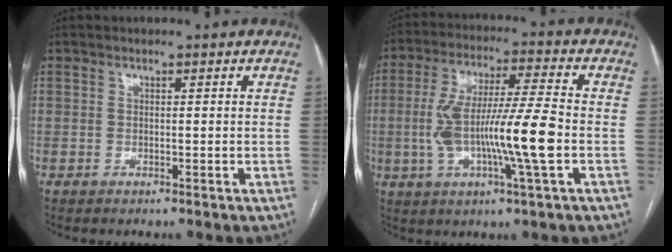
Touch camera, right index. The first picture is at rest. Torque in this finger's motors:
{"motor_torque": [1.99, 0.14, 1.05, 0.21]}